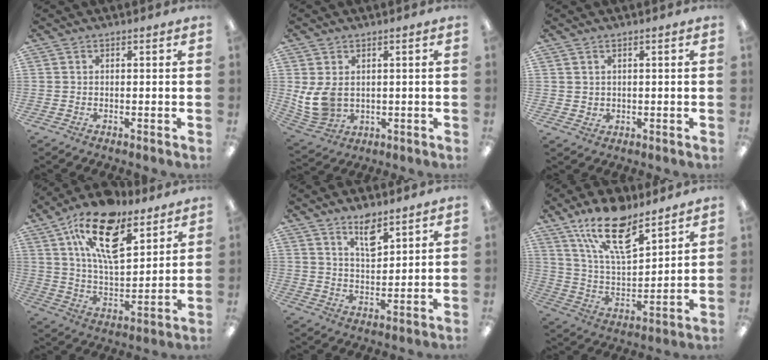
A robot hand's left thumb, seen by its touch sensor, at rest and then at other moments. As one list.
[{"total": 8.1, "force": [1.3, 6.1, 5.2], "torque": [-0.128, 0.004, 0.029]}, {"total": 1.9, "force": [1.2, 1.5, 0.1], "torque": [-0.004, 0.001, 0.021]}, {"total": 19.5, "force": [11.7, 8.7, 13.0], "torque": [-0.221, -0.051, 0.205]}, {"total": 7.1, "force": [5.3, 2.7, 3.8], "torque": [-0.056, -0.030, 0.091]}, {"total": 18.4, "force": [12.6, 7.1, 11.2], "torque": [-0.205, -0.058, 0.220]}]